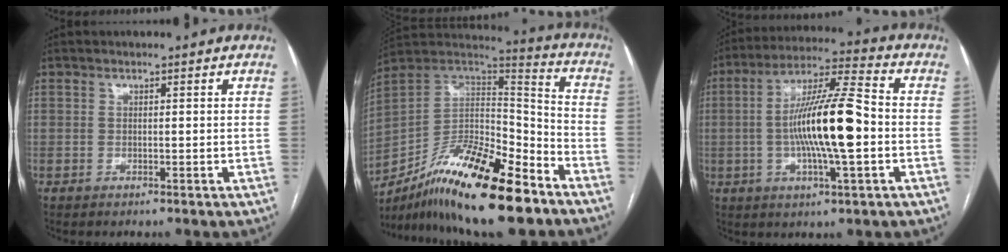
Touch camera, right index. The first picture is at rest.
{"total": 21.9, "force": [-15.1, 4.9, 15.1], "torque": [-0.259, 0.000, -0.261]}
{"total": 14.7, "force": [-1.7, 1.5, 14.6], "torque": [-0.267, 0.009, -0.031]}